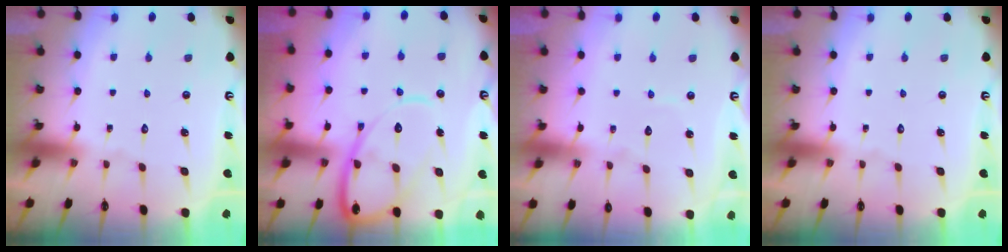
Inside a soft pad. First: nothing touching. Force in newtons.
{"total": 14.8, "press": 14.7, "slide": 1.5}
{"total": 3.3, "press": 3.2, "slide": 0.3}
{"total": 0.0}